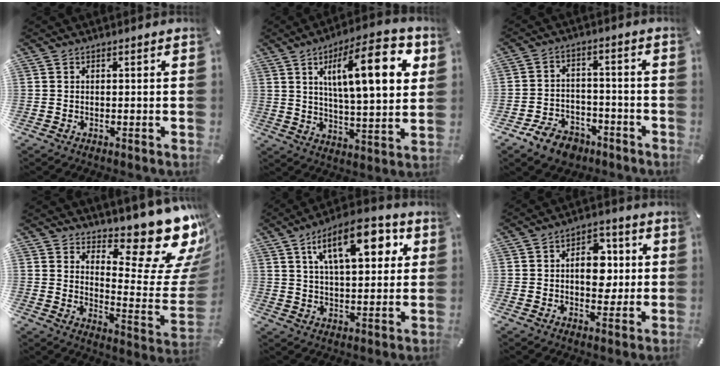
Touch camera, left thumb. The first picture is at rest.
{"total": 20.4, "force": [7.5, 6.8, 17.6], "torque": [-0.272, -0.013, 0.110]}
{"total": 8.3, "force": [-5.8, 5.2, 2.8], "torque": [-0.048, 0.044, -0.105]}
{"total": 18.7, "force": [13.7, 6.6, 10.9], "torque": [-0.112, -0.130, 0.220]}
{"total": 16.0, "force": [7.2, 7.3, 12.3], "torque": [-0.184, -0.014, 0.115]}
{"total": 9.8, "force": [0.7, 6.6, 7.2], "torque": [-0.090, 0.002, 0.008]}